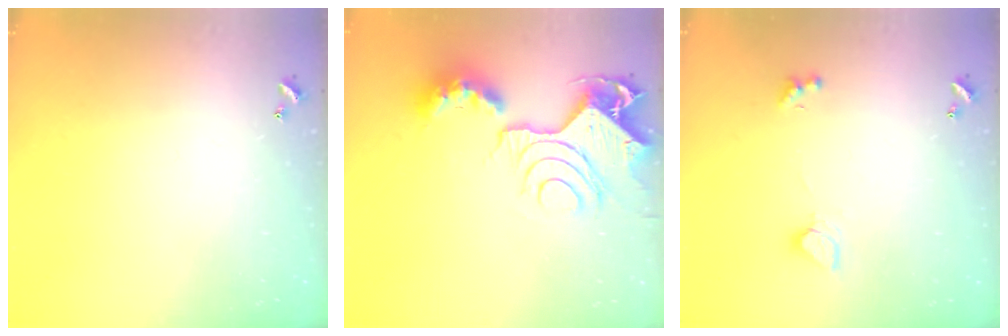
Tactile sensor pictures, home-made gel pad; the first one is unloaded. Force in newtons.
{"total": 15.5, "press": 15.4, "slide": 1.8}
{"total": 2.5, "press": 2.5, "slide": 0.6}